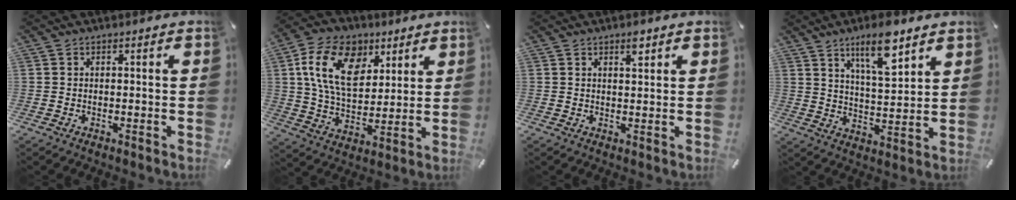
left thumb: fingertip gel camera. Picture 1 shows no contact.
{"total": 16.0, "force": [6.3, 10.7, 10.0], "torque": [-0.191, -0.003, 0.118]}
{"total": 2.7, "force": [1.7, 1.0, 1.9], "torque": [-0.024, -0.004, 0.025]}
{"total": 11.3, "force": [7.7, 3.2, 7.6], "torque": [-0.126, -0.037, 0.131]}